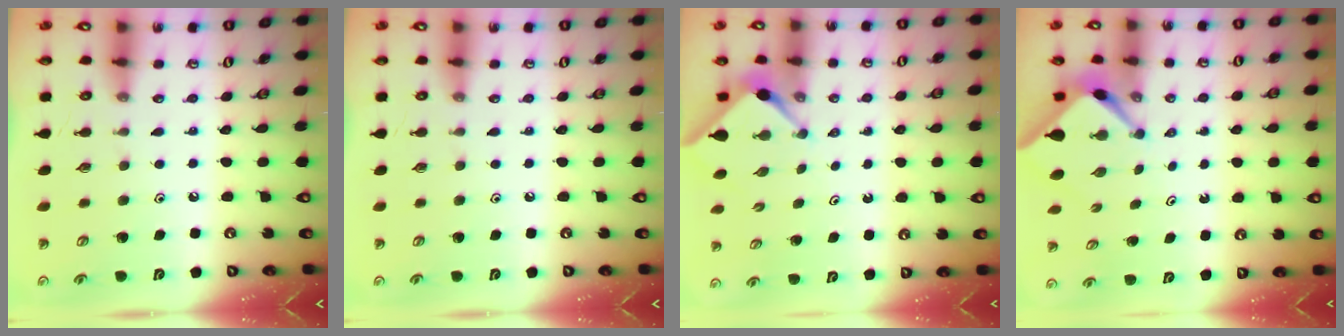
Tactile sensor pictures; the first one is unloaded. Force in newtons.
{"total": 0.0}
{"total": 3.0, "press": 2.9, "slide": 0.4}
{"total": 2.6, "press": 2.6, "slide": 0.3}